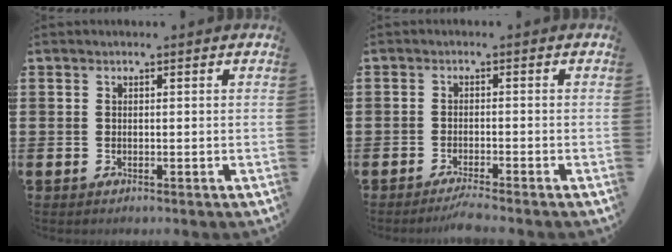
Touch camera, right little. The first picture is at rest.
{"total": 1.8, "force": [-1.5, -0.1, 0.9], "torque": [-0.014, 0.002, -0.029]}